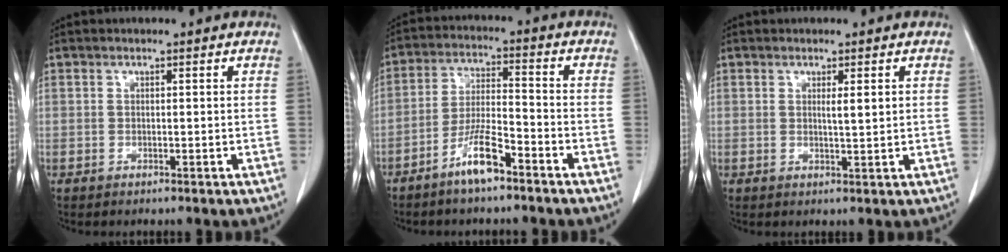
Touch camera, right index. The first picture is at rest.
{"total": 7.4, "force": [-5.1, 1.1, 5.3], "torque": [-0.108, -0.004, -0.098]}
{"total": 2.0, "force": [0.7, 0.1, 1.9], "torque": [-0.032, -0.004, 0.011]}